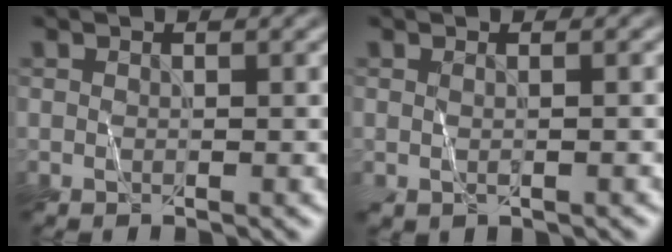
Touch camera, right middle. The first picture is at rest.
{"total": 0.7, "force": [0.1, 0.3, 0.6], "torque": [-0.011, 0.000, -0.001]}